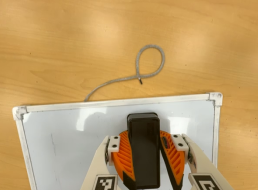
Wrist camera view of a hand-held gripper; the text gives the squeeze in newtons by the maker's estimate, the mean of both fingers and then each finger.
{"total": 16.3, "left": 17.9, "right": 14.8}